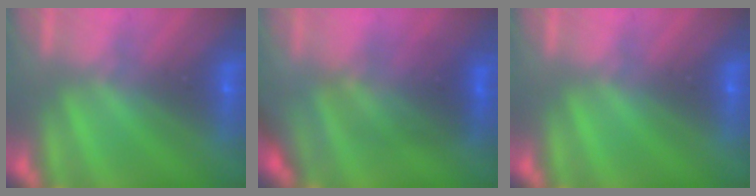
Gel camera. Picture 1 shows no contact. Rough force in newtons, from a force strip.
{"total": 2.3}
{"total": 0.0}